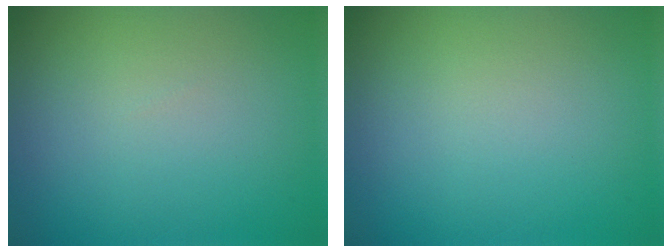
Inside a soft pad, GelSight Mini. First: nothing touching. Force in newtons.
{"total": 0.0}